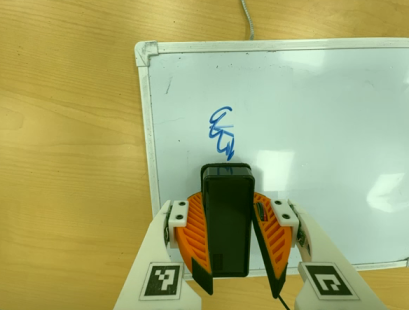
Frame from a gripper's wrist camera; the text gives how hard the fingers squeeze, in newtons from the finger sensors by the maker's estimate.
{"total": 10.7, "left": 9.6, "right": 11.7}